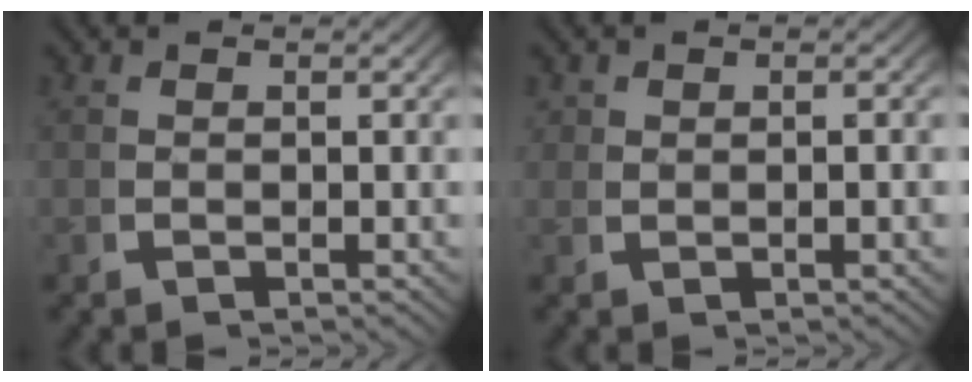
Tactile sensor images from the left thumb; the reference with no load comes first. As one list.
[{"total": 1.0, "force": [0.5, 0.7, 0.7], "torque": [-0.017, -0.005, 0.013]}]